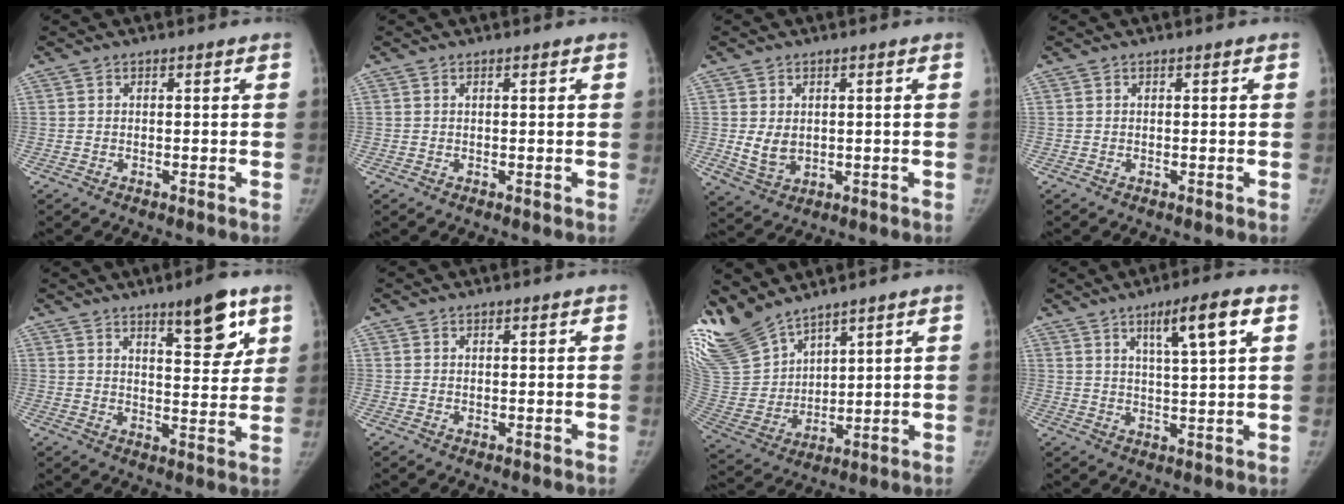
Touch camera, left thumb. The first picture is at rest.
{"total": 0.0}
{"total": 4.6, "force": [0.3, 3.7, 2.8], "torque": [-0.036, -0.013, 0.021]}
{"total": 0.0}
{"total": 10.2, "force": [6.1, 3.1, 7.5], "torque": [-0.085, -0.036, 0.091]}
{"total": 0.0}
{"total": 17.8, "force": [15.0, 6.1, 7.4], "torque": [-0.149, -0.060, 0.325]}
{"total": 8.3, "force": [4.1, 0.8, 7.2], "torque": [-0.118, -0.015, 0.068]}